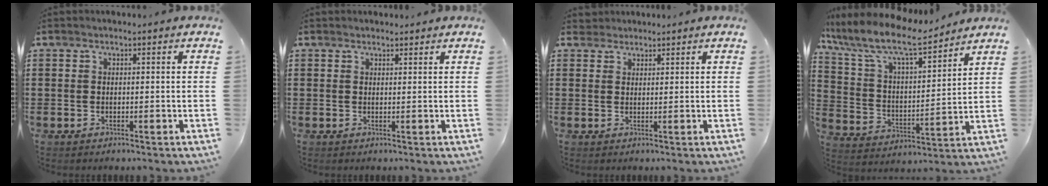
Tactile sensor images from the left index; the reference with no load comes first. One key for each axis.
{"total": 0.8, "fx": 0.8, "fy": 0.3, "fz": 0.1, "tx": -0.003, "ty": 0.001, "tz": 0.016}
{"total": 1.7, "fx": 1.5, "fy": 0.7, "fz": 0.0, "tx": -0.004, "ty": 0.005, "tz": 0.031}
{"total": 9.4, "fx": 7.7, "fy": 1.8, "fz": 5.0, "tx": -0.129, "ty": -0.044, "tz": 0.129}